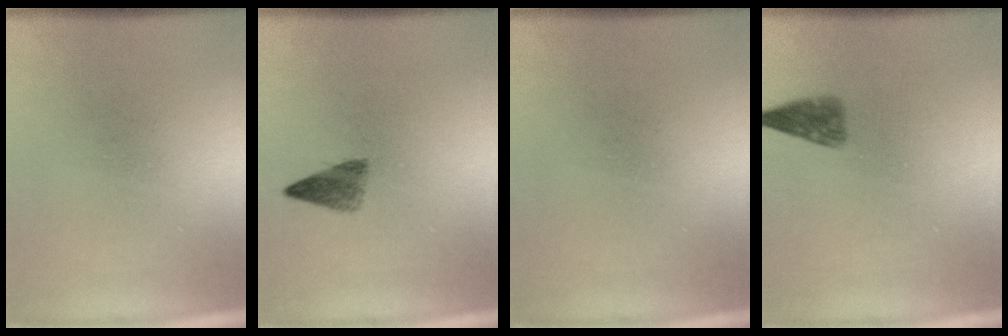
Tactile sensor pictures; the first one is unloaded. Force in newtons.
{"total": 2.8}
{"total": 0.0}
{"total": 2.5}